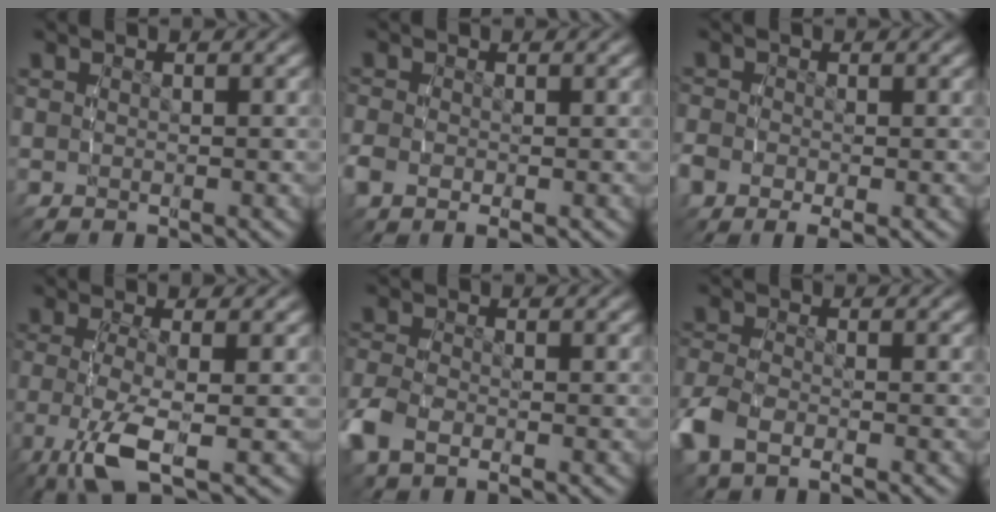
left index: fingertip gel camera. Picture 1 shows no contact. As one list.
[{"total": 2.9, "force": [-1.1, 2.0, 1.8], "torque": [-0.041, -0.015, -0.012]}, {"total": 3.4, "force": [-1.5, 2.4, 2.0], "torque": [-0.044, -0.015, -0.021]}, {"total": 5.9, "force": [-2.4, 1.8, 5.1], "torque": [-0.117, -0.030, -0.022]}, {"total": 3.2, "force": [-1.3, 1.9, 2.2], "torque": [-0.059, -0.008, -0.021]}, {"total": 3.5, "force": [-1.7, 2.0, 2.3], "torque": [-0.066, -0.009, -0.028]}]